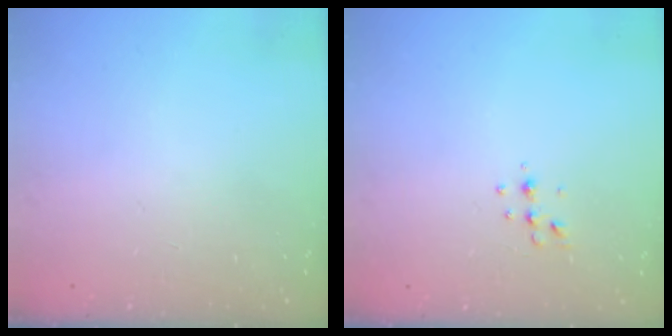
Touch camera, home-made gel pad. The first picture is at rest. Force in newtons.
{"total": 3.8, "press": 3.6, "slide": 1.4}